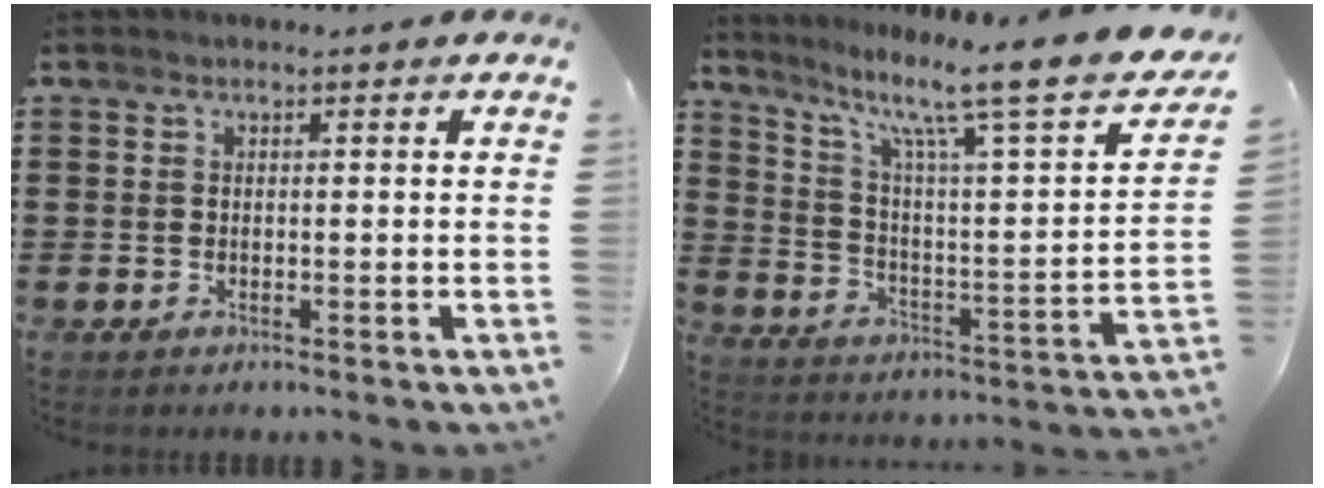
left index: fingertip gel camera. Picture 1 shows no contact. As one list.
[{"total": 10.9, "force": [8.3, 0.5, 7.0], "torque": [-0.143, -0.071, 0.122]}]